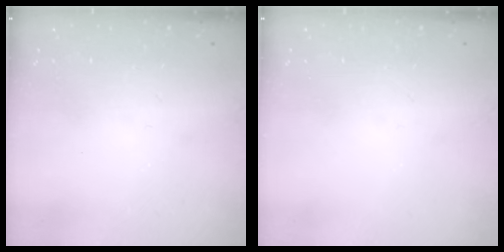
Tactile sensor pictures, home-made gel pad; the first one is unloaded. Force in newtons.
{"total": 0.0}